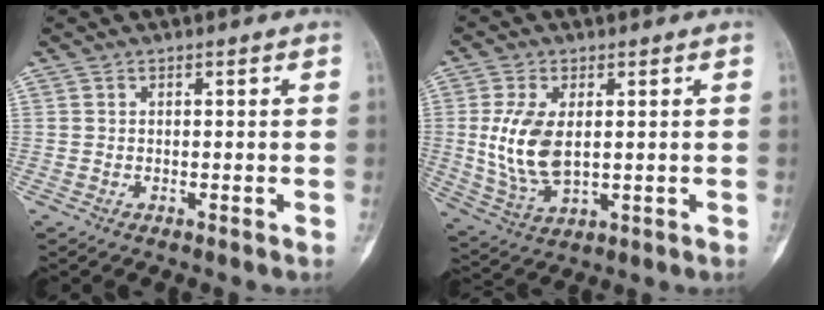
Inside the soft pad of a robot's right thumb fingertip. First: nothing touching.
{"total": 10.8, "force": [0.8, 6.0, 9.0], "torque": [-0.184, -0.012, 0.027]}